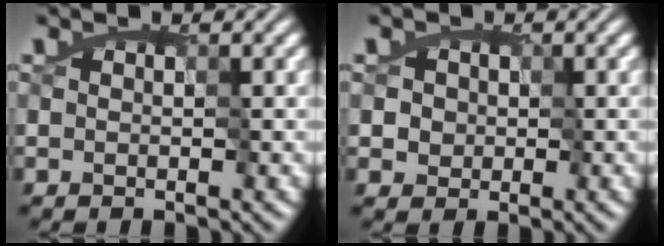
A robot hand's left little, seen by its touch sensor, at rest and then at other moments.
{"total": 2.9, "force": [0.2, 2.7, 1.0], "torque": [-0.022, 0.012, 0.004]}